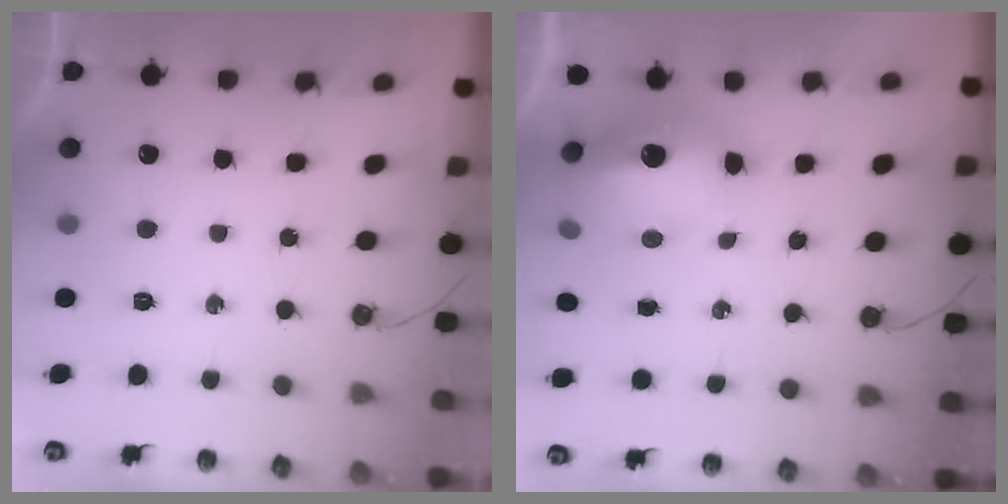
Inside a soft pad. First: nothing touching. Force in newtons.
{"total": 14.5, "press": 13.9, "slide": 4.0}